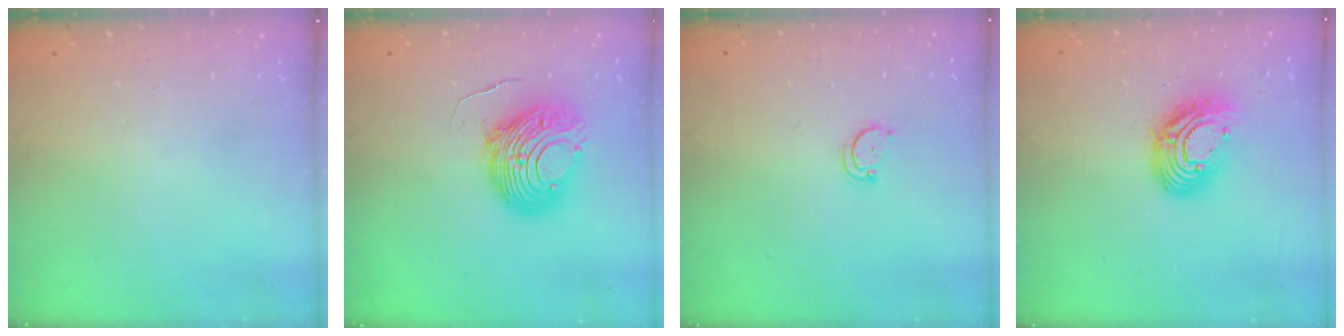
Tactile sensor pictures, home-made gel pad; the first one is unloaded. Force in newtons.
{"total": 10.6, "press": 10.5, "slide": 1.4}
{"total": 2.8, "press": 2.8, "slide": 0.3}
{"total": 13.4, "press": 13.4, "slide": 1.3}